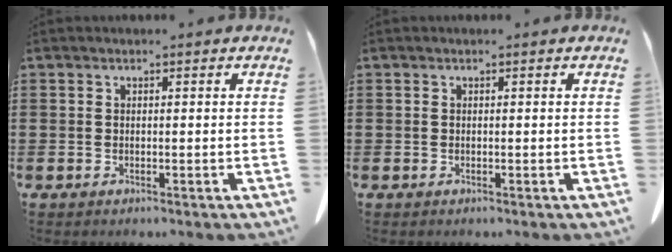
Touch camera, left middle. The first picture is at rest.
{"total": 0.0}